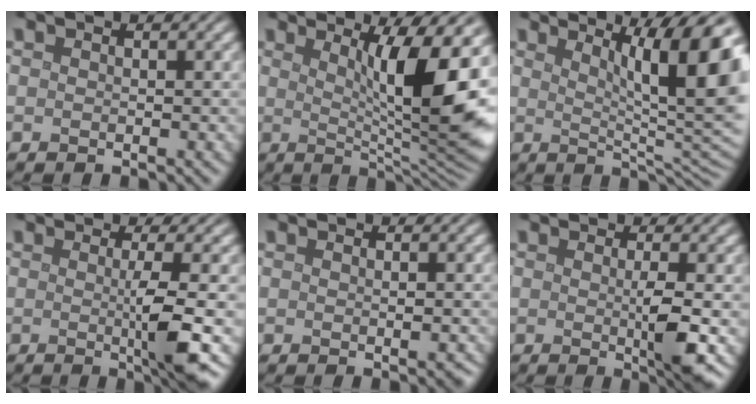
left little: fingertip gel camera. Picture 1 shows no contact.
{"total": 11.0, "force": [2.4, 2.1, 10.5], "torque": [-0.142, -0.002, 0.040]}
{"total": 11.7, "force": [3.8, 2.8, 10.6], "torque": [-0.106, 0.004, 0.055]}
{"total": 4.5, "force": [-0.3, 0.3, 4.5], "torque": [-0.074, -0.007, -0.005]}
{"total": 1.2, "force": [0.0, 0.3, 1.2], "torque": [-0.009, 0.003, -0.002]}
{"total": 3.5, "force": [-0.2, 0.4, 3.5], "torque": [-0.054, -0.005, -0.002]}